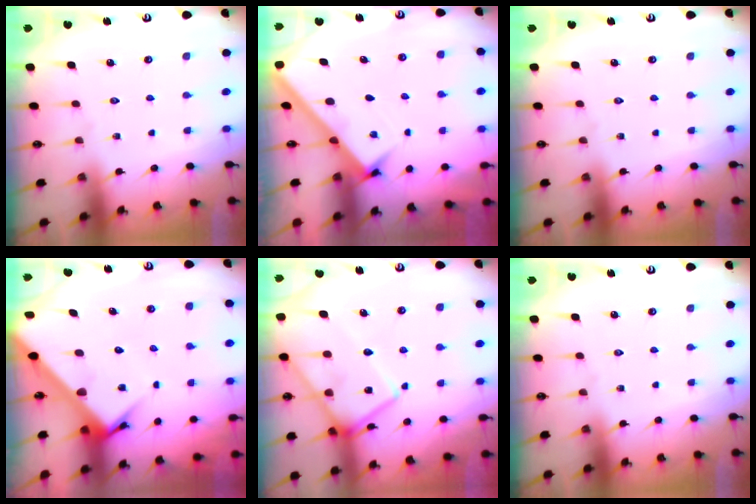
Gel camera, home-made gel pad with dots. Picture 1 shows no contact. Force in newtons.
{"total": 2.7, "press": 2.7, "slide": 0.4}
{"total": 0.0}
{"total": 5.3, "press": 5.3, "slide": 0.3}
{"total": 14.7, "press": 14.6, "slide": 1.1}
{"total": 0.0}